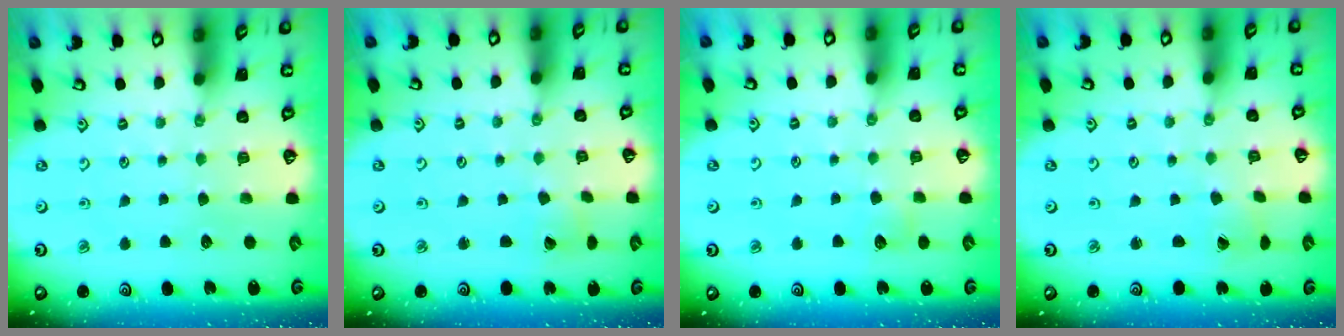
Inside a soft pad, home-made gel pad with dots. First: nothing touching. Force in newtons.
{"total": 2.7, "press": 2.7, "slide": 0.3}
{"total": 4.5, "press": 4.5, "slide": 0.6}
{"total": 0.7, "press": 0.7, "slide": 0.1}